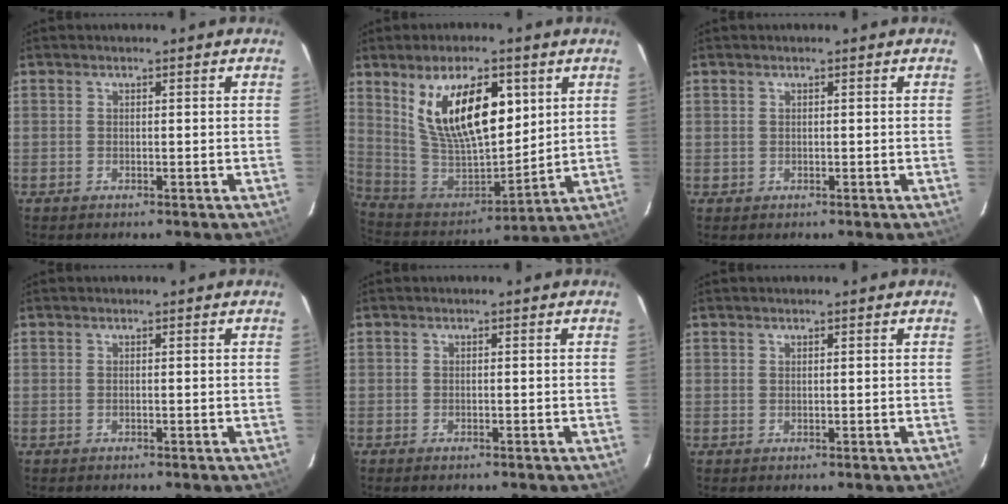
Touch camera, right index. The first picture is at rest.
{"total": 19.2, "force": [7.5, 8.9, 15.3], "torque": [-0.268, -0.002, 0.153]}
{"total": 0.8, "force": [0.0, 0.8, 0.0], "torque": [0.004, 0.004, 0.002]}
{"total": 0.0}
{"total": 0.9, "force": [-0.7, 0.4, 0.4], "torque": [-0.008, -0.004, -0.013]}
{"total": 0.6, "force": [0.4, 0.4, 0.0], "torque": [0.002, 0.001, 0.006]}